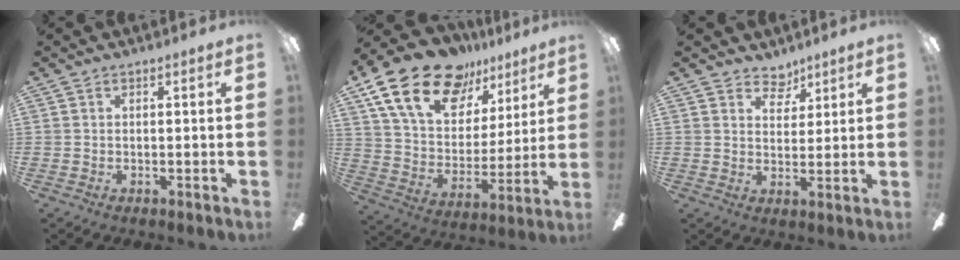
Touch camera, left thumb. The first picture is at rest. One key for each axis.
{"total": 22.4, "fx": 14.5, "fy": 12.3, "fz": 11.8, "tx": -0.224, "ty": -0.077, "tz": 0.263}
{"total": 5.2, "fx": 4.2, "fy": 2.9, "fz": 1.0, "tx": -0.011, "ty": -0.022, "tz": 0.075}